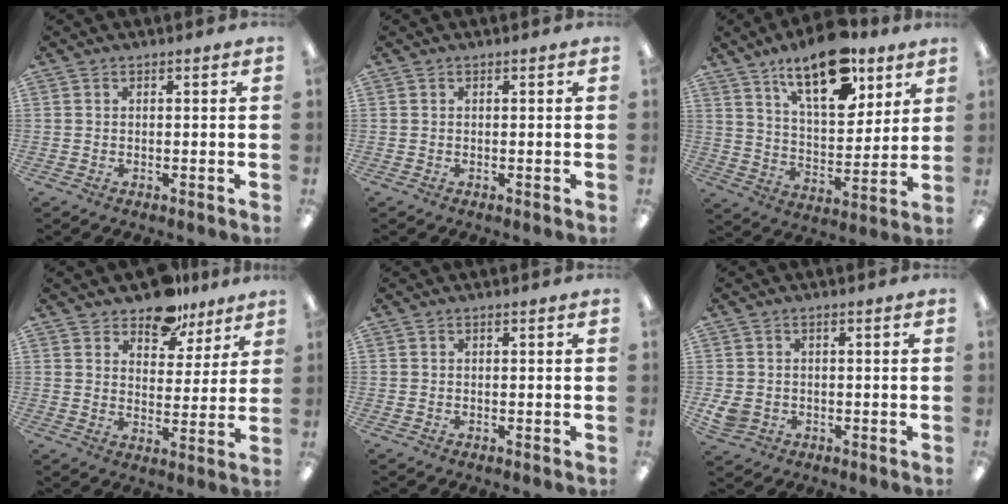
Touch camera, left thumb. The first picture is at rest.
{"total": 0.0}
{"total": 18.2, "force": [11.9, 8.1, 11.1], "torque": [-0.167, -0.059, 0.200]}
{"total": 10.5, "force": [8.6, 5.4, 2.6], "torque": [-0.040, -0.057, 0.160]}
{"total": 0.0}
{"total": 3.8, "force": [-0.8, 3.2, 1.9], "torque": [-0.045, 0.001, -0.015]}